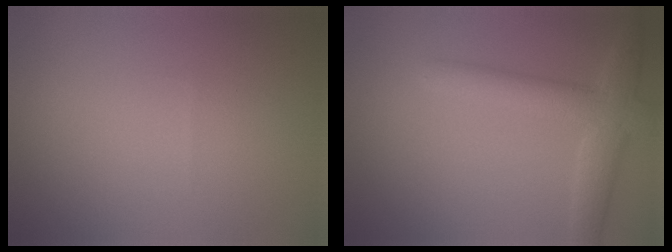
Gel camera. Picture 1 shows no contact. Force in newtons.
{"total": 4.2, "press": 4.2, "slide": 0.2}